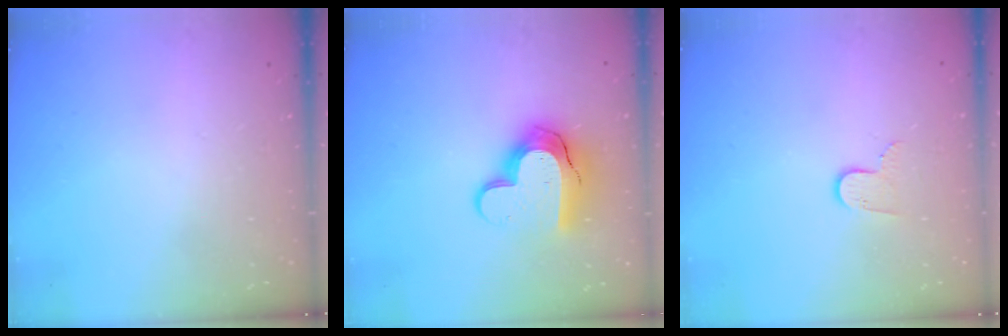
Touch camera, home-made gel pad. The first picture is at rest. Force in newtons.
{"total": 15.4, "press": 15.3, "slide": 1.1}
{"total": 6.4, "press": 6.3, "slide": 0.6}